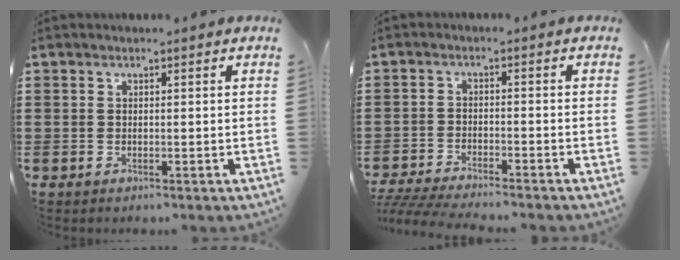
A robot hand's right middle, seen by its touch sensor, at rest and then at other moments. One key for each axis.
{"total": 4.0, "fx": -3.9, "fy": -0.1, "fz": 1.1, "tx": -0.031, "ty": -0.011, "tz": -0.082}